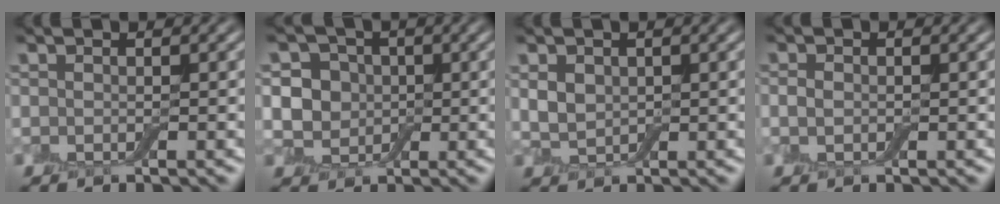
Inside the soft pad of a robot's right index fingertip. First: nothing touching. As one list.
[{"total": 5.2, "force": [0.4, 4.6, 2.3], "torque": [-0.029, 0.020, -0.013]}, {"total": 2.1, "force": [0.7, 1.5, 1.3], "torque": [-0.030, 0.000, 0.016]}, {"total": 1.1, "force": [0.0, 0.8, 0.7], "torque": [-0.017, 0.001, -0.002]}]